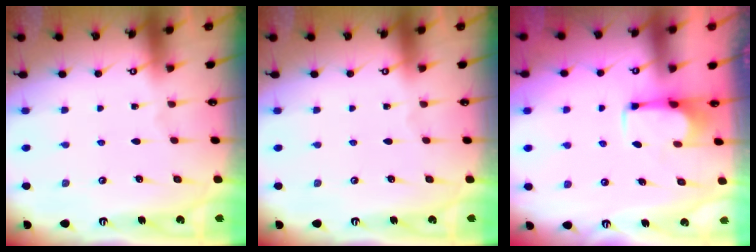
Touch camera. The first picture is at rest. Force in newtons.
{"total": 0.0}
{"total": 2.8, "press": 2.7, "slide": 0.8}